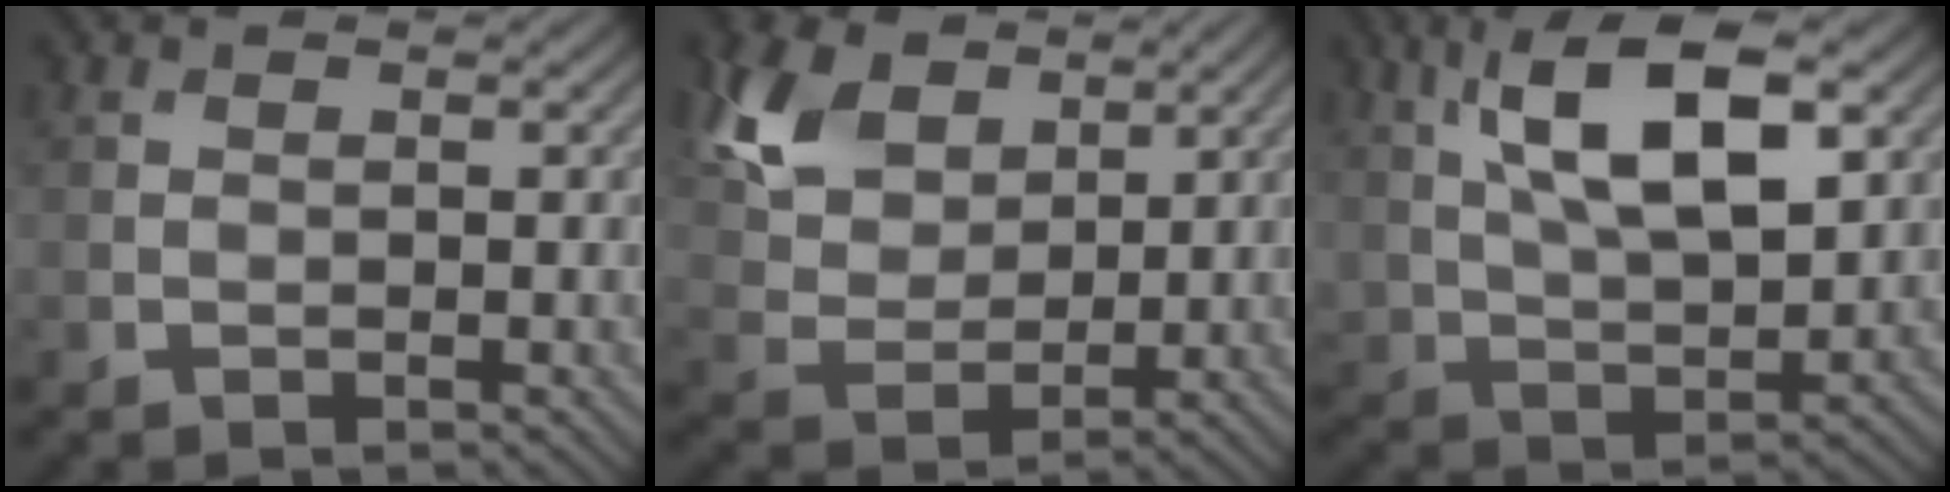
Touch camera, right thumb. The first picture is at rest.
{"total": 9.6, "force": [5.3, 6.0, 5.3], "torque": [-0.141, 0.007, 0.097]}
{"total": 12.3, "force": [5.2, 5.5, 9.8], "torque": [-0.193, 0.005, 0.098]}